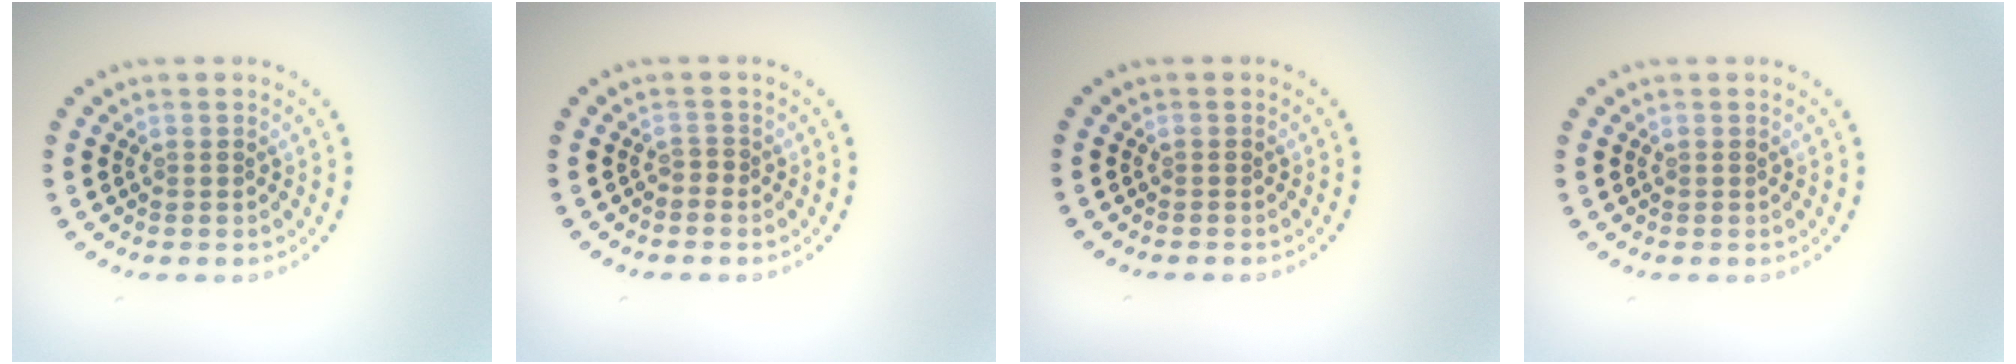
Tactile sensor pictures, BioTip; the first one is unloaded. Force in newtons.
{"total": 0.6, "press": 0.2, "slide": 0.6}
{"total": 0.0}
{"total": 0.0}